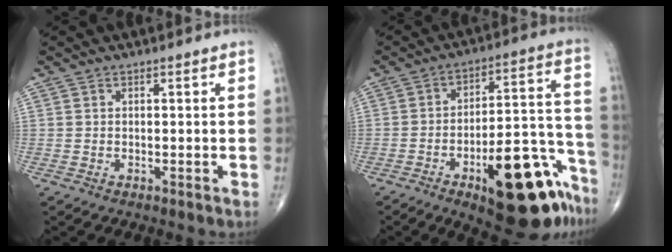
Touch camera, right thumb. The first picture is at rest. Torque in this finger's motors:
{"motor_torque": [3.63, 1.41, 1.21, -1.35, 0.17]}